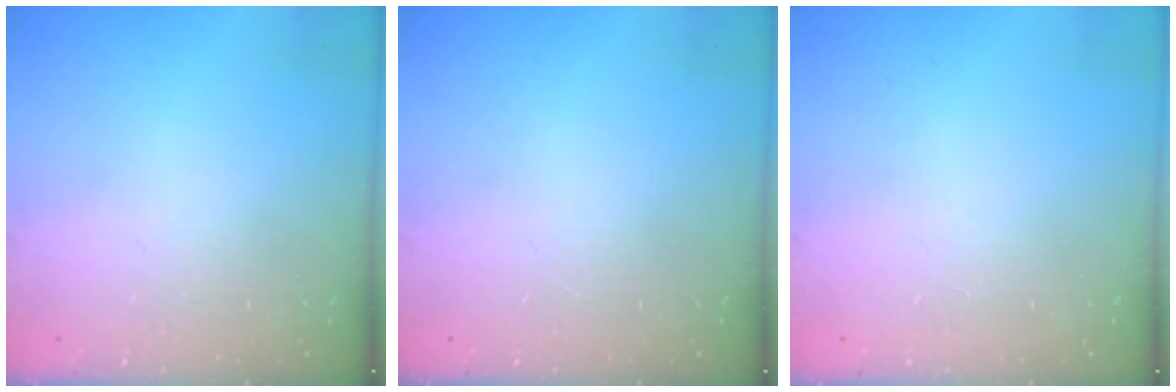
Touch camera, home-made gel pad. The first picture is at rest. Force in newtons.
{"total": 0.0}
{"total": 0.0}